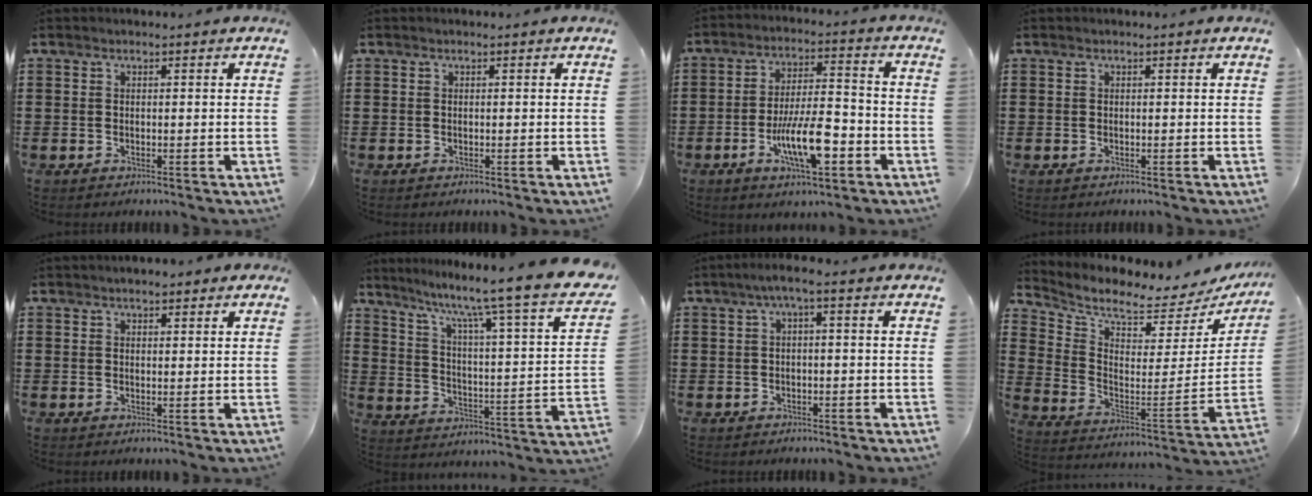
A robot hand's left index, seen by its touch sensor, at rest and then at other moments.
{"total": 0.0}
{"total": 11.2, "force": [-4.1, 3.7, 9.8], "torque": [-0.194, -0.001, -0.074]}
{"total": 0.0}
{"total": 1.7, "force": [1.4, 0.6, 0.7], "torque": [-0.015, 0.006, 0.026]}
{"total": 8.8, "force": [7.0, -0.7, 5.3], "torque": [-0.114, -0.068, 0.099]}
{"total": 2.3, "force": [-1.0, 0.2, 2.0], "torque": [-0.035, 0.004, -0.021]}
{"total": 5.0, "force": [4.6, 0.7, 1.9], "torque": [-0.065, -0.056, 0.072]}